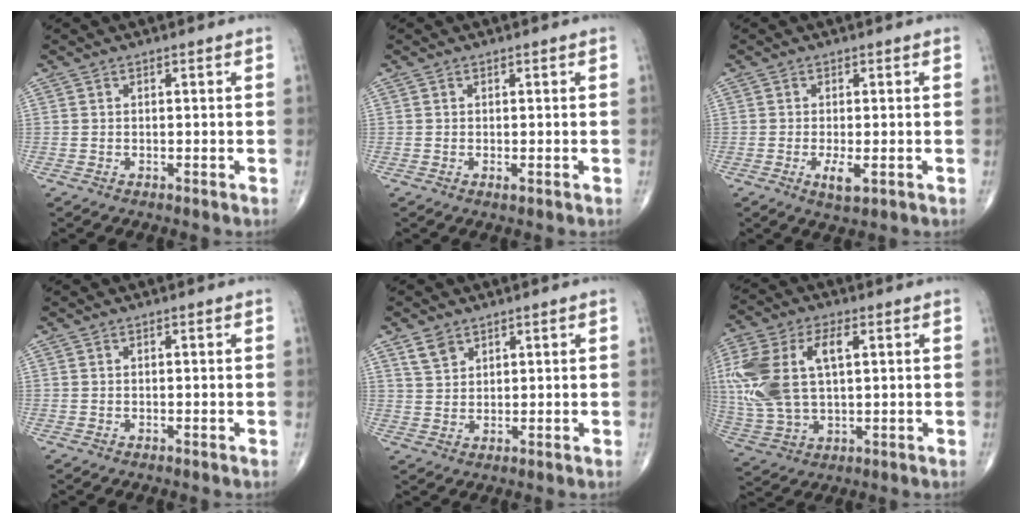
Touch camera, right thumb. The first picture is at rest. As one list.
[{"total": 0.5, "force": [-0.1, 0.2, 0.5], "torque": [-0.010, -0.004, -0.002]}, {"total": 3.4, "force": [-1.0, 1.1, 3.1], "torque": [-0.060, -0.009, -0.016]}, {"total": 0.0}, {"total": 3.7, "force": [2.5, 2.3, 1.4], "torque": [-0.017, -0.011, 0.055]}, {"total": 17.7, "force": [3.5, 9.6, 14.5], "torque": [-0.327, 0.007, 0.067]}]